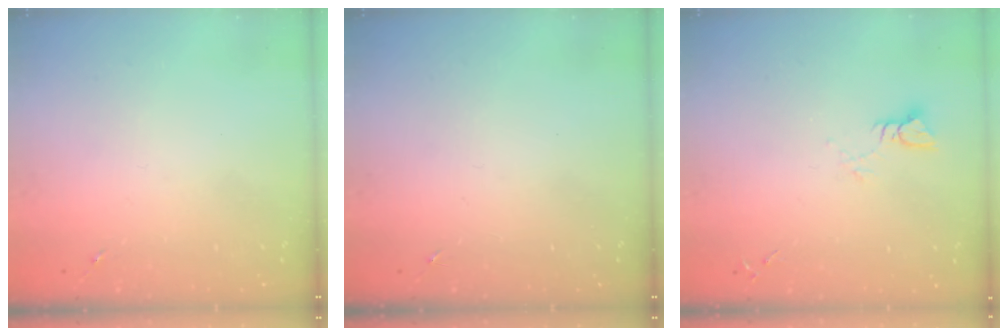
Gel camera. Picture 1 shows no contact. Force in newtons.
{"total": 0.0}
{"total": 3.9, "press": 3.9, "slide": 0.3}